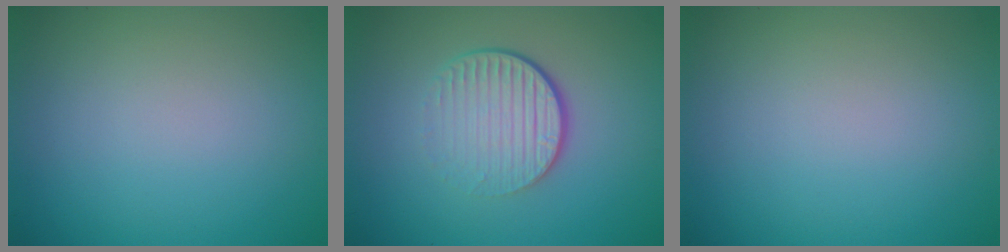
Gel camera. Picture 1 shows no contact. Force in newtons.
{"total": 4.6, "press": 2.8, "slide": 3.6}
{"total": 0.0}